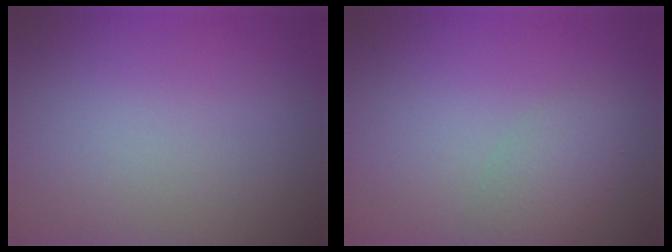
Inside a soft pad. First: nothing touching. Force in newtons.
{"total": 3.0, "press": 3.0, "slide": 0.1}